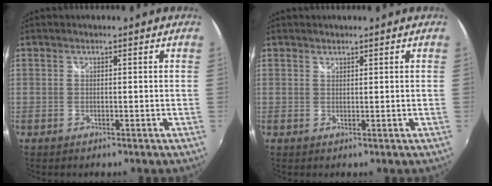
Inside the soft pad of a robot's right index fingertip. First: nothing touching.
{"total": 0.7, "force": [0.7, 0.3, 0.0], "torque": [0.002, 0.001, 0.012]}